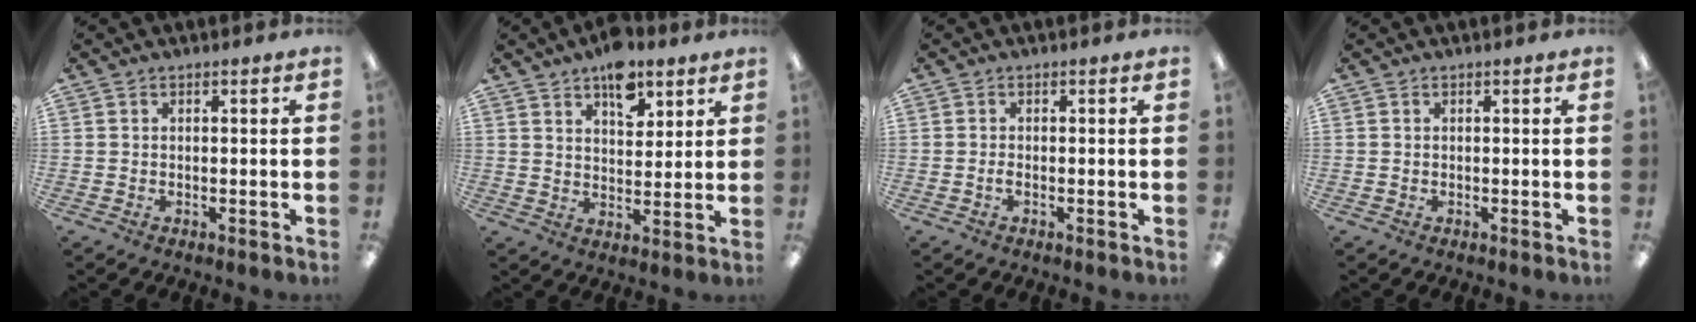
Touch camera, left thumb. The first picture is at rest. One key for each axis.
{"total": 9.5, "fx": 6.4, "fy": 5.0, "fz": 5.0, "tx": -0.058, "ty": -0.033, "tz": 0.109}
{"total": 0.9, "fx": -0.3, "fy": 0.3, "fz": 0.8, "tx": -0.016, "ty": -0.001, "tz": -0.005}
{"total": 0.0}